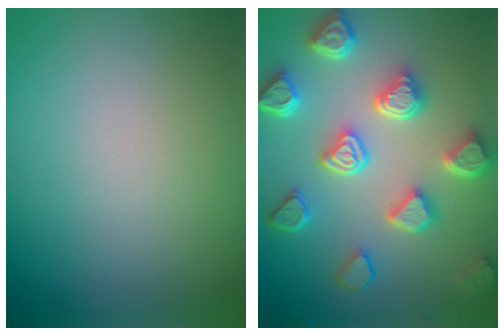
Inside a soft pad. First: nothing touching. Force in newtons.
{"total": 7.0, "press": 5.7, "slide": 4.1}